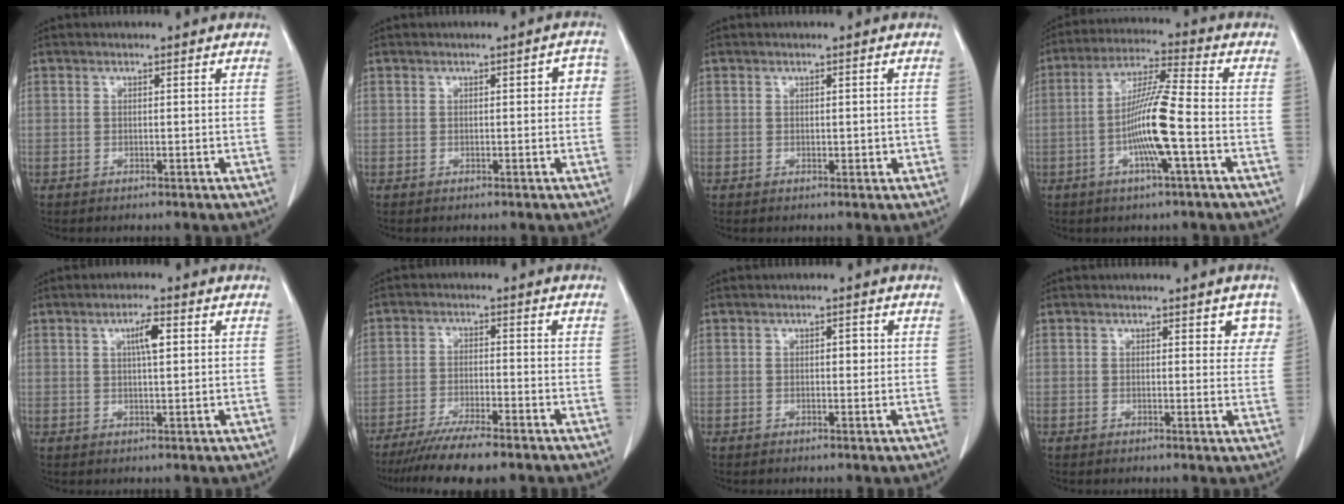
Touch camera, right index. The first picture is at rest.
{"total": 2.5, "force": [0.3, 1.1, 2.3], "torque": [-0.017, 0.014, 0.000]}
{"total": 1.4, "force": [0.0, 0.8, 1.2], "torque": [-0.014, -0.001, 0.005]}
{"total": 10.6, "force": [-2.7, -0.1, 10.2], "torque": [-0.198, 0.001, -0.055]}
{"total": 3.6, "force": [1.2, 0.5, 3.3], "torque": [-0.057, 0.002, 0.019]}
{"total": 8.9, "force": [-7.2, 0.7, 5.1], "torque": [-0.081, -0.021, -0.119]}
{"total": 1.4, "force": [0.1, 0.7, 1.2], "torque": [-0.015, 0.003, 0.000]}
{"total": 3.5, "force": [1.9, 1.9, 2.2], "torque": [-0.002, -0.001, 0.014]}